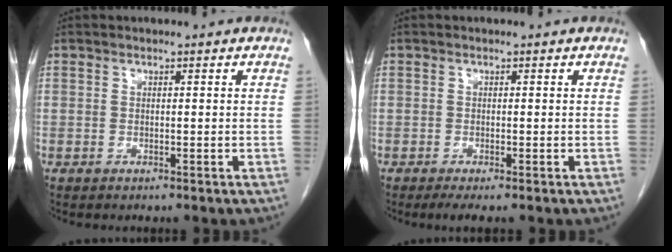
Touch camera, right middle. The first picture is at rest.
{"total": 1.9, "force": [-1.2, 0.2, 1.4], "torque": [-0.025, -0.007, -0.021]}